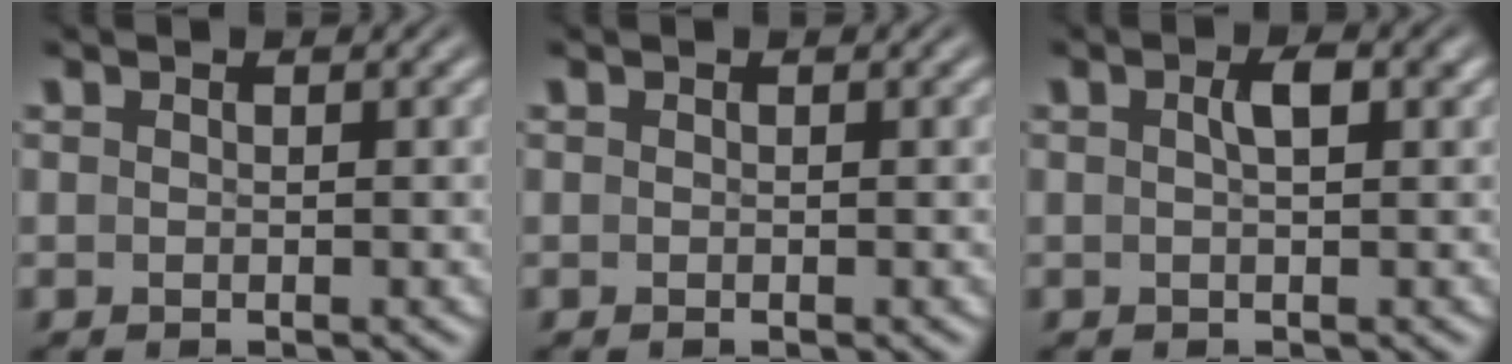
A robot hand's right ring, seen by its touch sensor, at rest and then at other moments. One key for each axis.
{"total": 0.0}
{"total": 1.5, "fx": 0.0, "fy": 0.0, "fz": 1.5, "tx": -0.017, "ty": 0.005, "tz": 0.001}